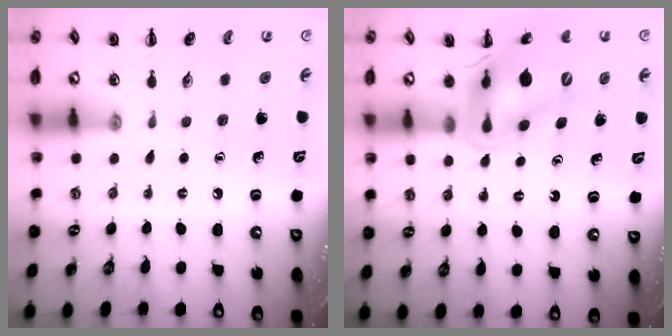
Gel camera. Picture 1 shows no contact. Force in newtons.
{"total": 15.6, "press": 14.9, "slide": 4.5}